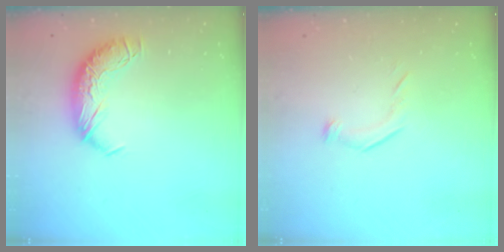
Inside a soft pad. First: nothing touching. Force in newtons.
{"total": 6.2, "press": 6.1, "slide": 1.1}